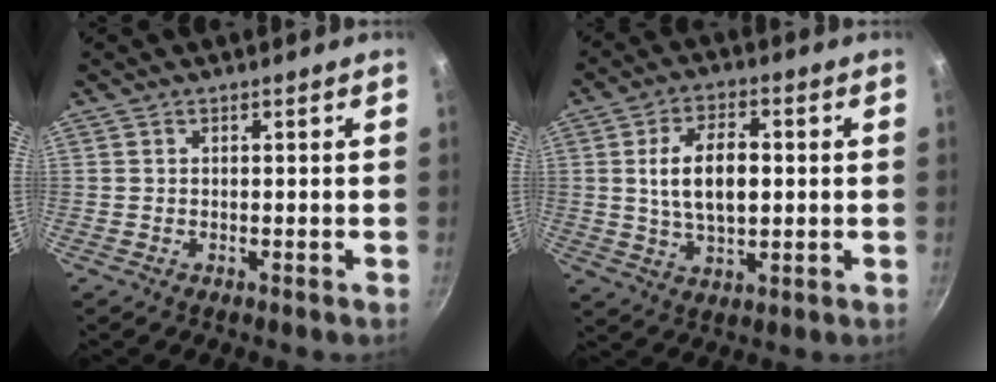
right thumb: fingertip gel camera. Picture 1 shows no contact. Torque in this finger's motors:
{"motor_torque": [-0.98, 1.02, 0.40, 0.49, 0.30]}